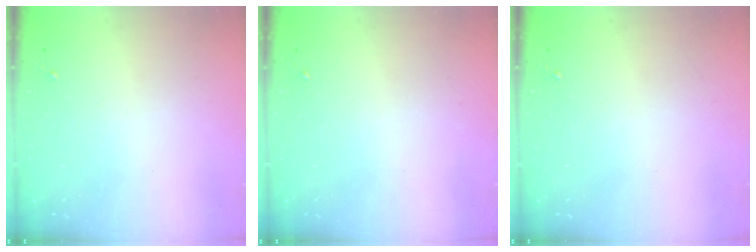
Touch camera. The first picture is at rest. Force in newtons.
{"total": 0.0}
{"total": 0.0}